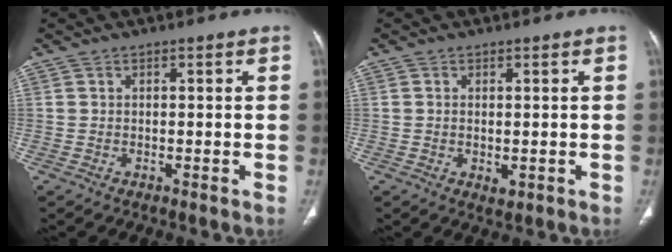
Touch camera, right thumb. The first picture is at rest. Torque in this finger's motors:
{"motor_torque": [-0.33, 0.19, -0.25, 0.21, -0.01]}